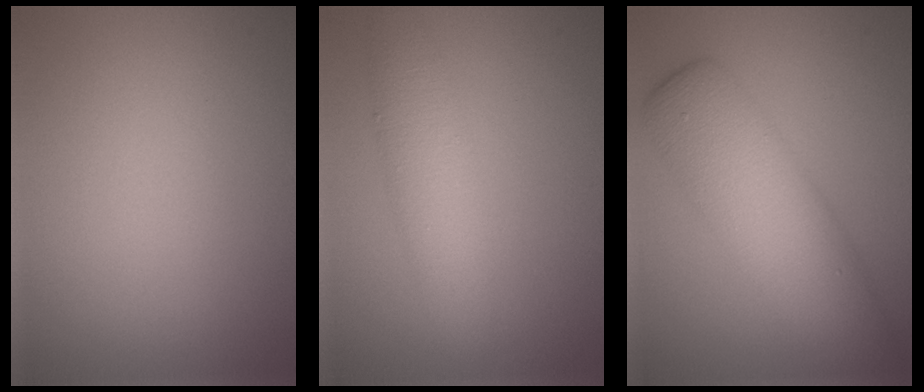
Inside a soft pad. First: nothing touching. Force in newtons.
{"total": 4.3, "press": 4.3, "slide": 0.1}
{"total": 7.5, "press": 7.5, "slide": 0.4}